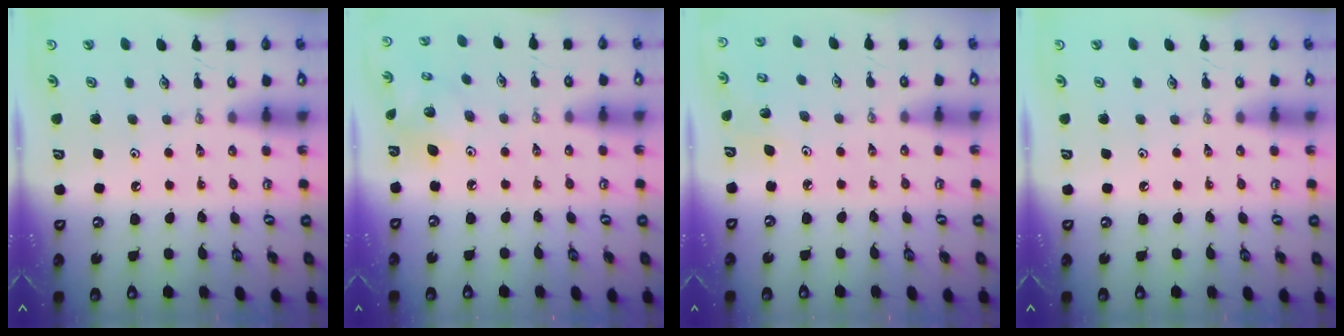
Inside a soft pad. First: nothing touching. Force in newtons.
{"total": 5.7, "press": 5.7, "slide": 0.2}
{"total": 2.8, "press": 2.8, "slide": 0.2}
{"total": 0.0}